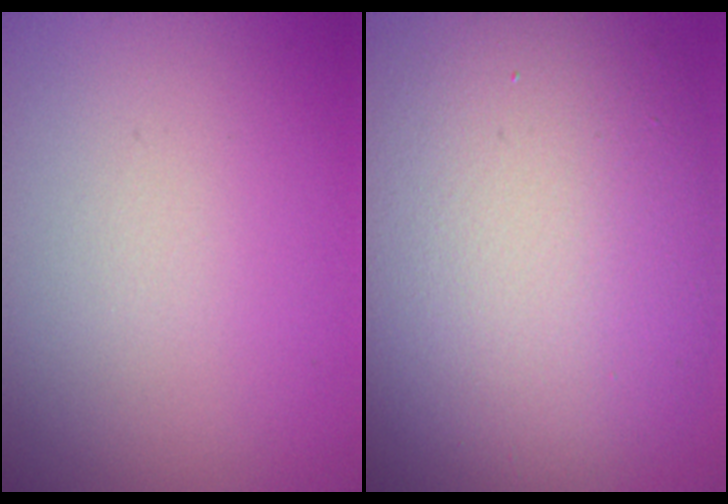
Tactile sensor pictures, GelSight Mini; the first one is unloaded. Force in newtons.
{"total": 13.7, "press": 13.6, "slide": 1.4}